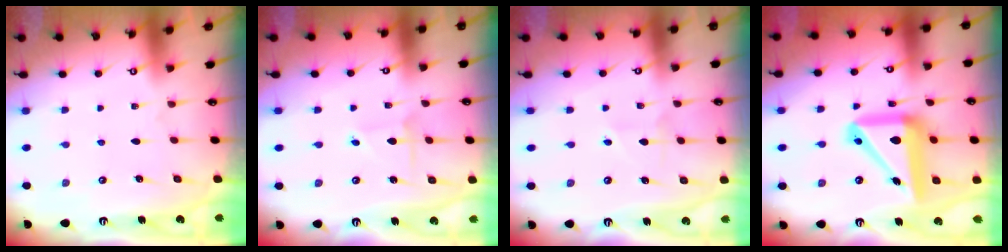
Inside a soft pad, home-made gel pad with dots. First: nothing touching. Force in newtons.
{"total": 2.9, "press": 2.9, "slide": 0.1}
{"total": 3.2, "press": 3.1, "slide": 0.5}
{"total": 17.9, "press": 17.7, "slide": 2.7}